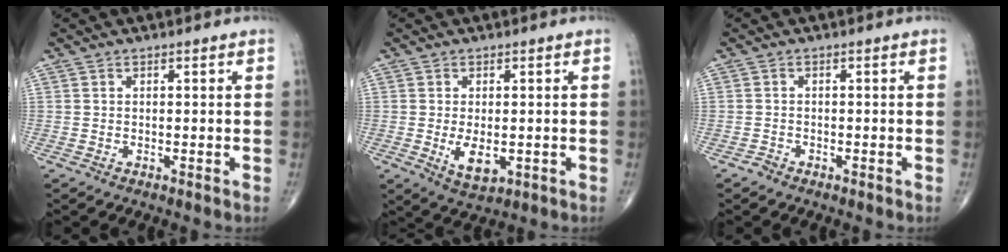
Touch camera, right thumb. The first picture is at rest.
{"total": 5.2, "force": [-0.9, 2.8, 4.3], "torque": [-0.068, -0.011, -0.007]}
{"total": 1.0, "force": [-0.8, 0.6, 0.0], "torque": [0.001, 0.003, -0.022]}